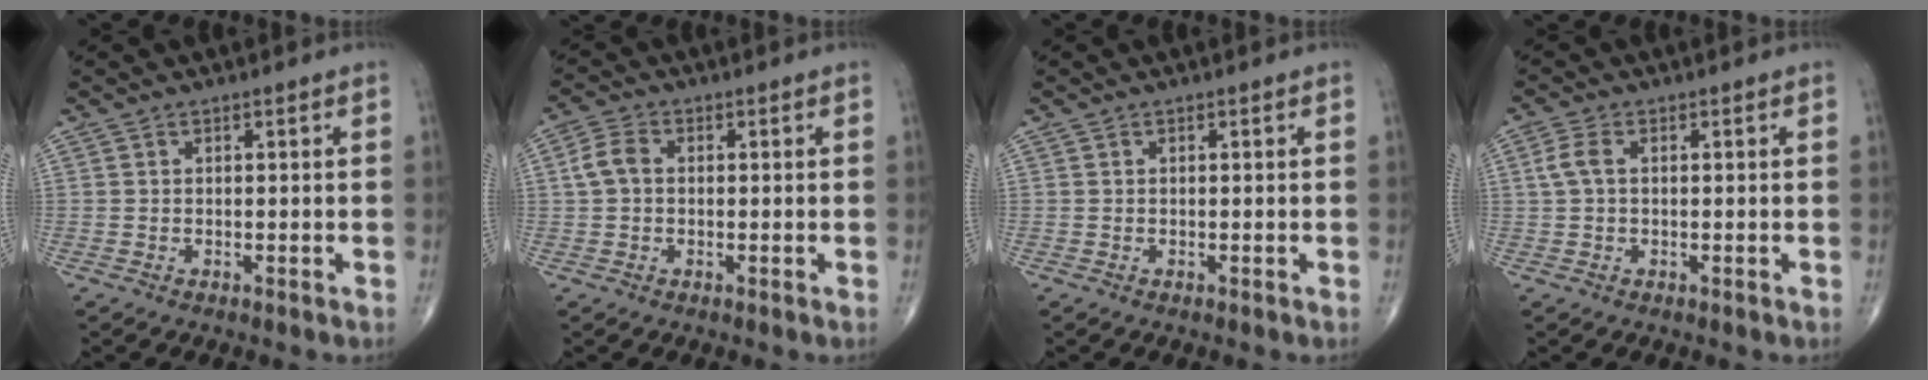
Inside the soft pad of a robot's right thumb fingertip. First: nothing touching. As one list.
[{"total": 4.2, "force": [0.3, 3.0, 2.9], "torque": [-0.060, 0.013, 0.001]}, {"total": 0.0}, {"total": 2.5, "force": [0.5, 1.2, 2.1], "torque": [-0.059, 0.010, 0.012]}]